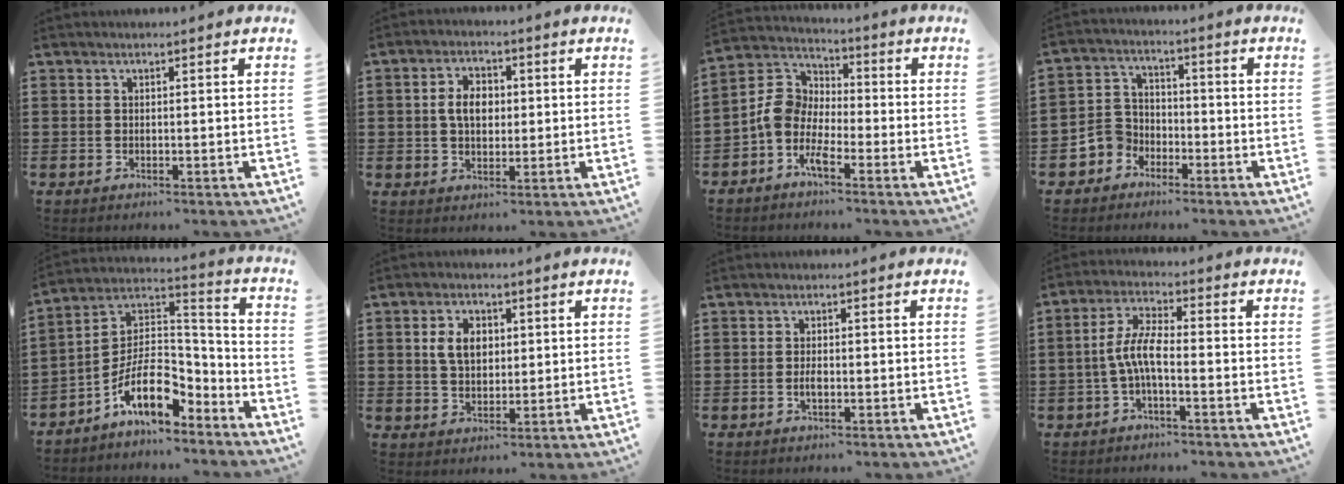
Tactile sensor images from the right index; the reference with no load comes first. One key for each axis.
{"total": 4.9, "fx": 0.4, "fy": 3.3, "fz": 3.6, "tx": -0.070, "ty": 0.011, "tz": 0.002}
{"total": 5.6, "fx": -2.6, "fy": 3.7, "fz": 3.3, "tx": -0.106, "ty": -0.010, "tz": -0.065}
{"total": 4.7, "fx": -2.6, "fy": 3.8, "fz": 0.6, "tx": -0.041, "ty": -0.001, "tz": -0.056}
{"total": 10.6, "fx": -5.8, "fy": 4.9, "fz": 7.4, "tx": -0.154, "ty": 0.000, "tz": -0.111}
{"total": 5.1, "fx": 1.2, "fy": 3.5, "fz": 3.6, "tx": -0.072, "ty": 0.011, "tz": 0.016}
{"total": 1.8, "fx": -0.5, "fy": 0.8, "fz": 1.6, "tx": -0.029, "ty": 0.000, "tz": -0.009}
{"total": 6.1, "fx": -1.6, "fy": 1.7, "fz": 5.6, "tx": -0.134, "ty": -0.009, "tz": -0.038}